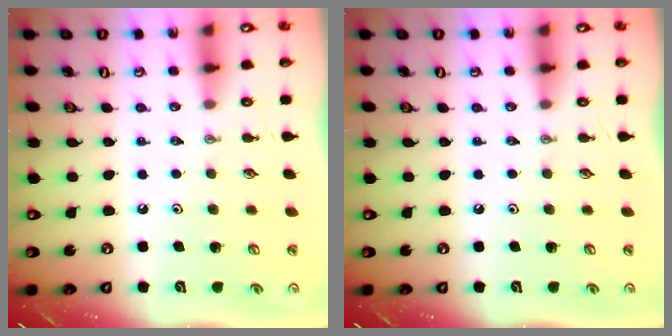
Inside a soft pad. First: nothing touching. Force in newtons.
{"total": 0.0}